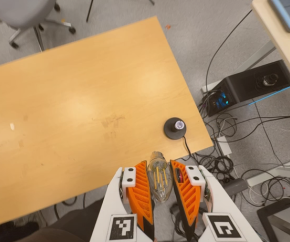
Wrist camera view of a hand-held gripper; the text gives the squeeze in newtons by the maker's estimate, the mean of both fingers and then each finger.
{"total": 9.3, "left": 8.1, "right": 10.4}